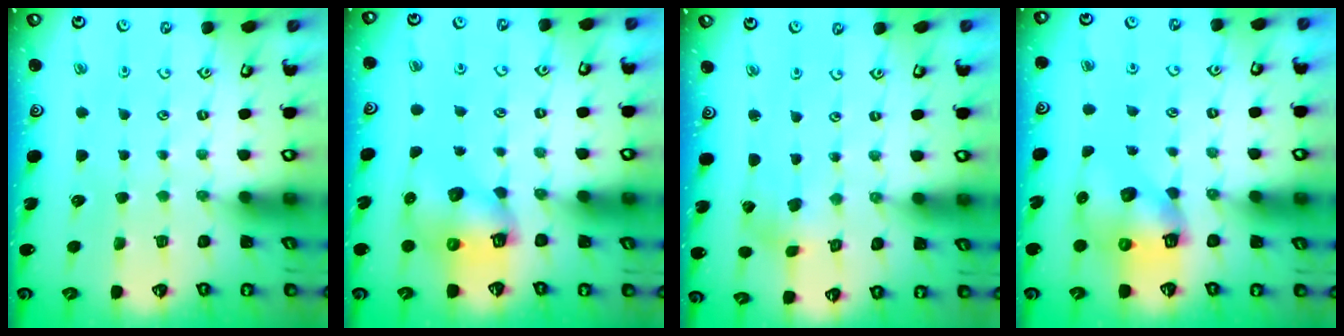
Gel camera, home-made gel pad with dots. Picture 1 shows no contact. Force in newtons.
{"total": 7.7, "press": 7.7, "slide": 0.8}
{"total": 1.4, "press": 1.4, "slide": 0.2}
{"total": 8.2, "press": 8.1, "slide": 1.0}